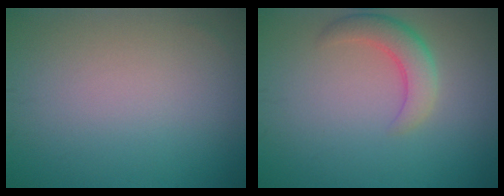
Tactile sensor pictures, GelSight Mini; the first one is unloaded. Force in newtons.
{"total": 3.4, "press": 3.4, "slide": 0.2}